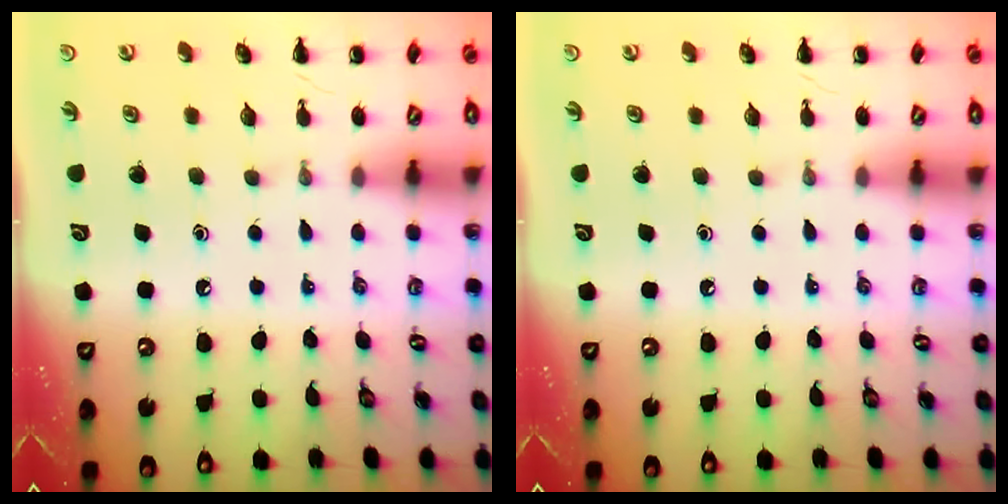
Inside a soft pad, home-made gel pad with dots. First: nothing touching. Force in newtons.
{"total": 0.0}